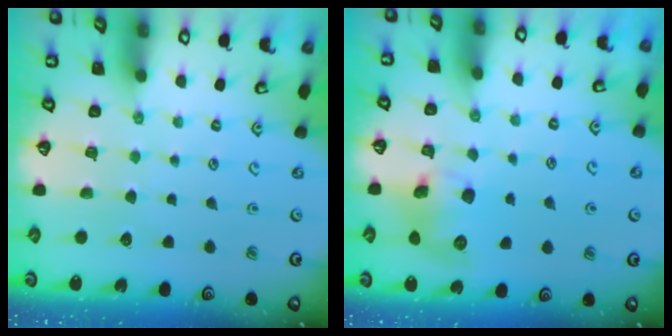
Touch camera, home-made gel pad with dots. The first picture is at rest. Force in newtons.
{"total": 10.7, "press": 10.7, "slide": 0.8}